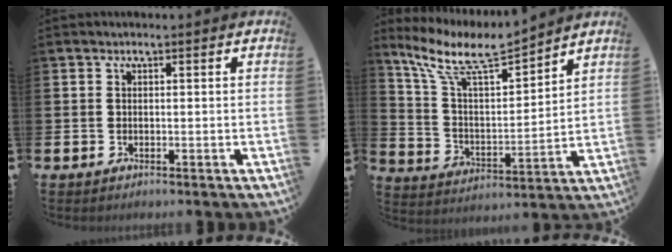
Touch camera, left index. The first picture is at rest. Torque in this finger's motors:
{"motor_torque": [0.88, -1.00, 0.34, 0.16]}